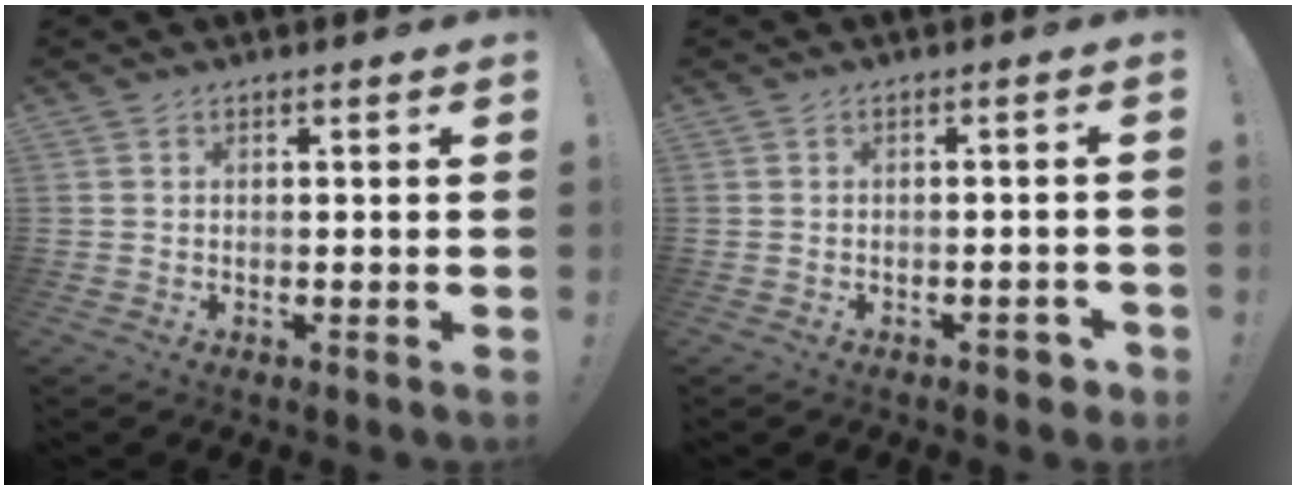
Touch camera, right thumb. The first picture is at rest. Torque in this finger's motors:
{"motor_torque": [0.26, 0.04, 0.24, -0.01, 0.03]}